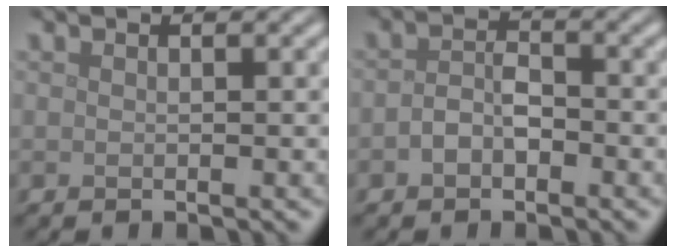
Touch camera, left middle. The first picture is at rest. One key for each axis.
{"total": 2.2, "fx": -0.8, "fy": 1.4, "fz": 1.5, "tx": -0.034, "ty": 0.005, "tz": -0.019}